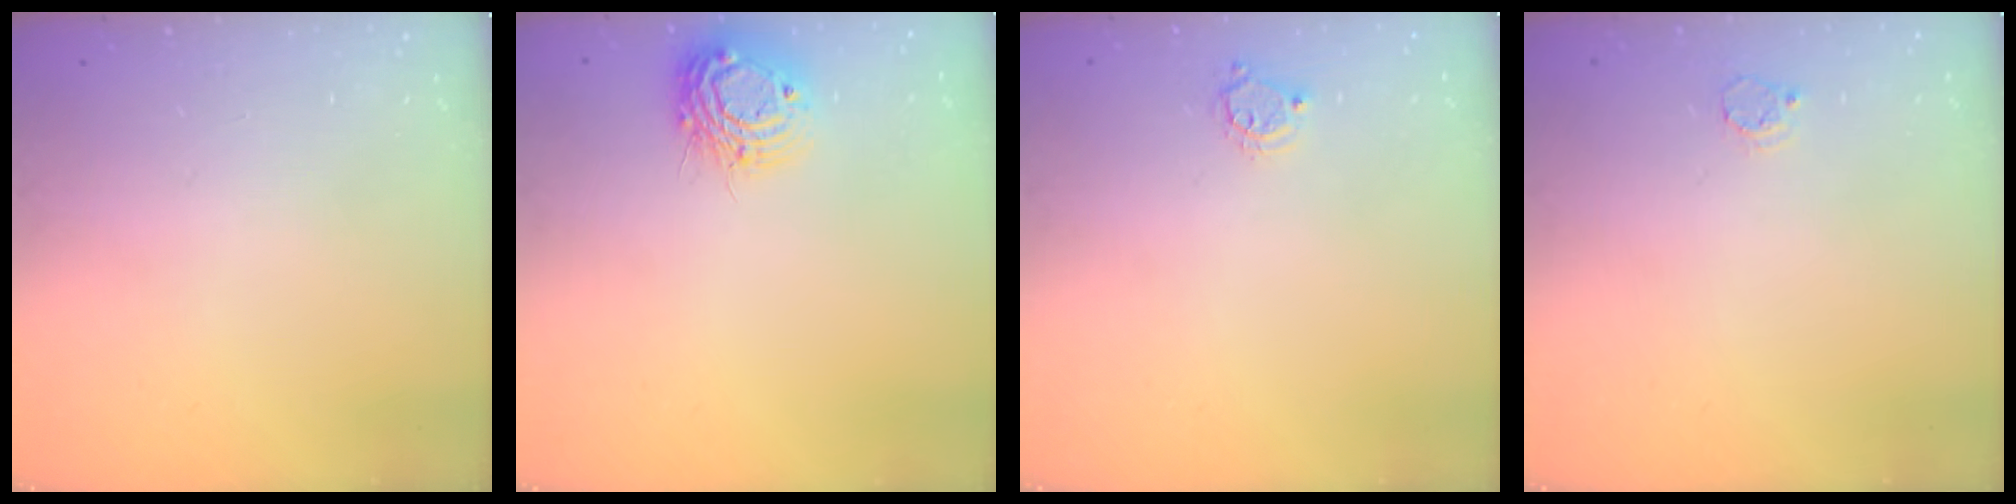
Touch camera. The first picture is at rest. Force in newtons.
{"total": 11.3, "press": 11.3, "slide": 1.0}
{"total": 4.4, "press": 4.4, "slide": 0.3}
{"total": 3.2, "press": 3.2, "slide": 0.2}